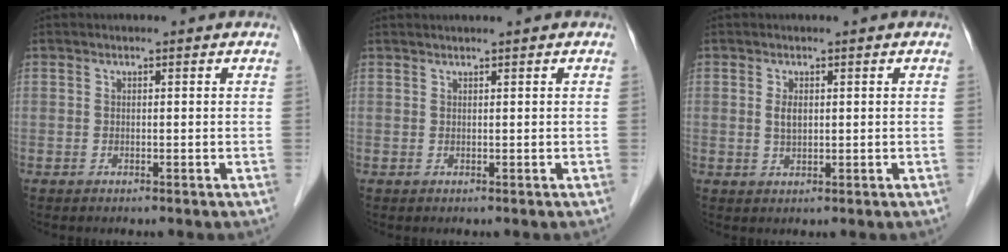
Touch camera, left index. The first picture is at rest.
{"total": 1.0, "force": [0.9, -0.1, 0.4], "torque": [-0.006, 0.012, 0.020]}
{"total": 1.7, "force": [0.4, 1.0, 1.4], "torque": [-0.027, -0.001, 0.010]}